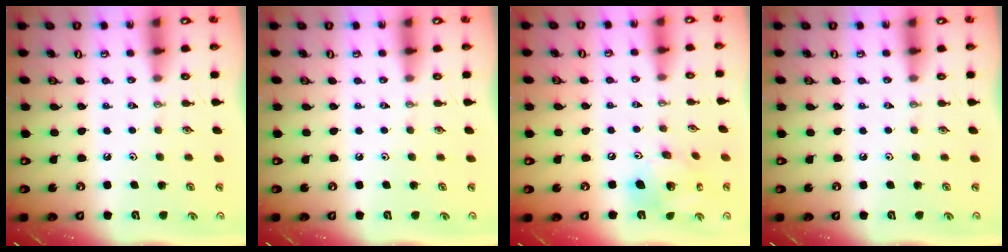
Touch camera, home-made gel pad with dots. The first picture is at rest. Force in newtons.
{"total": 0.0}
{"total": 16.8, "press": 16.4, "slide": 3.3}
{"total": 0.0}